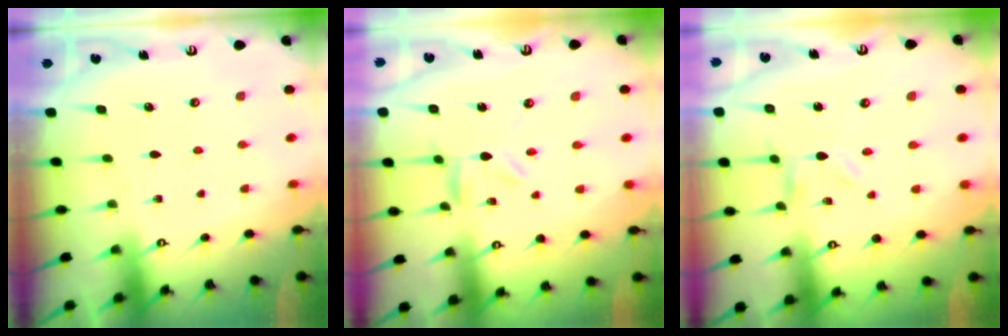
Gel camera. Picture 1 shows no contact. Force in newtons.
{"total": 1.4, "press": 1.4, "slide": 0.2}
{"total": 0.6, "press": 0.5, "slide": 0.1}